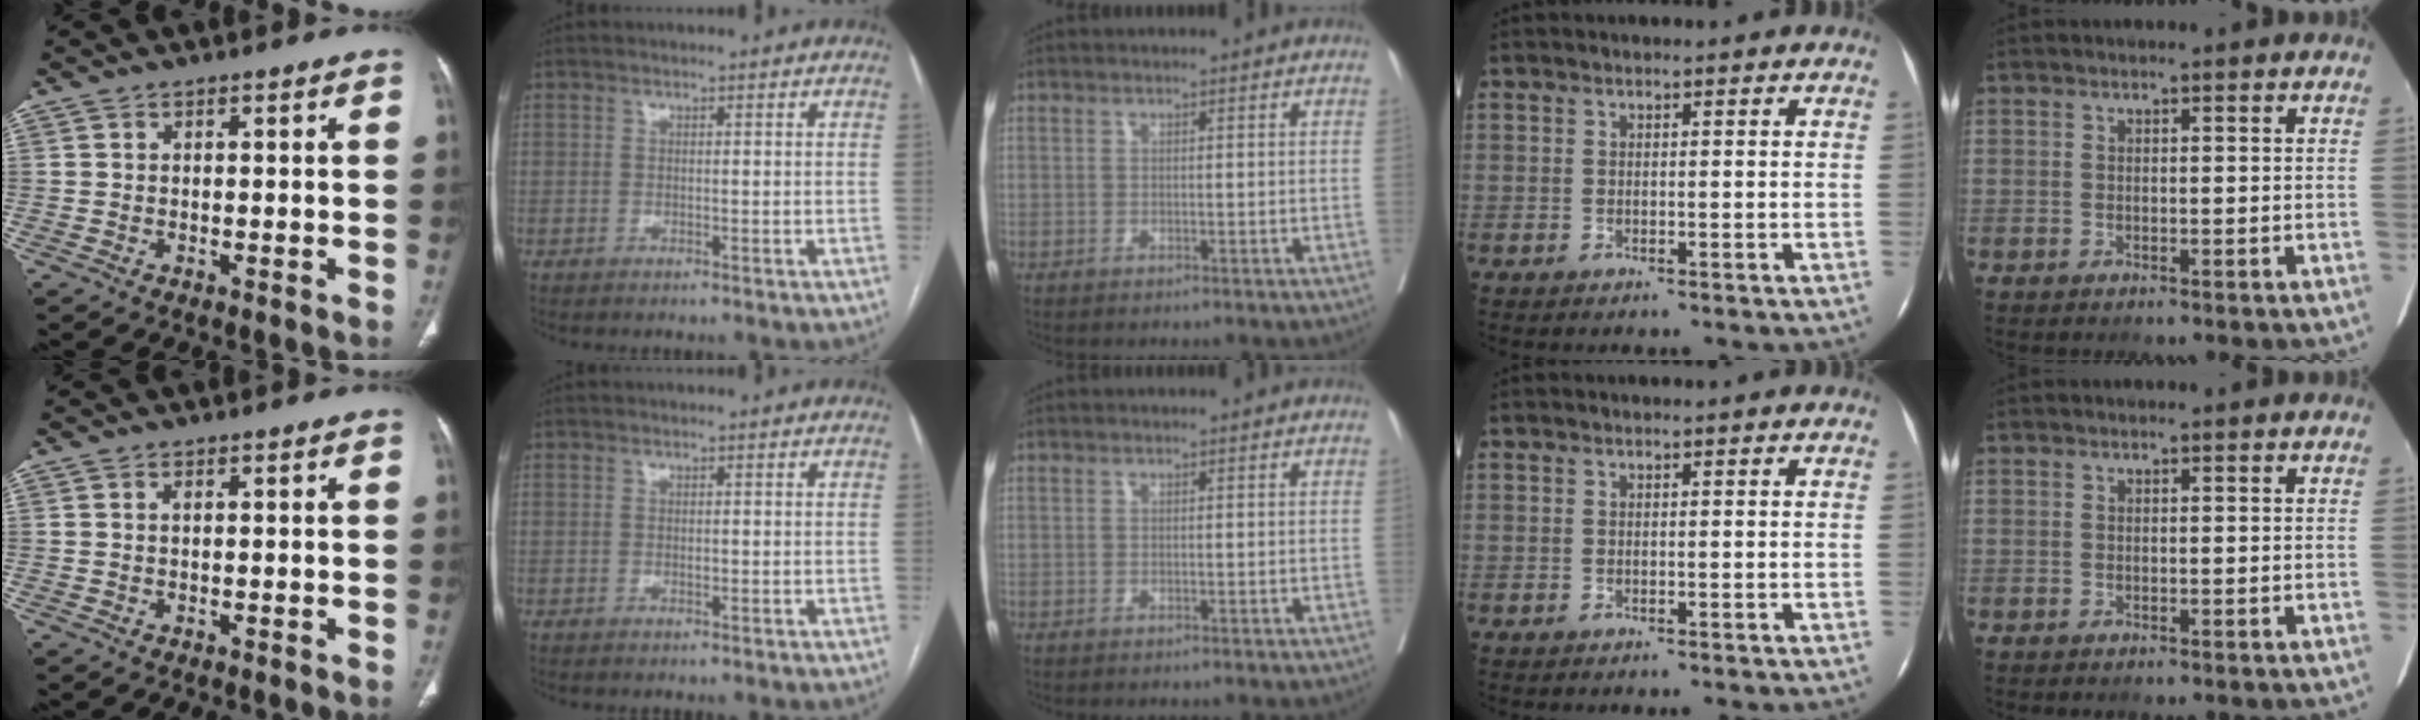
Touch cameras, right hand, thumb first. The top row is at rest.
{"thumb": {"total": 0.7, "force": [0.1, 0.4, 0.5], "torque": [-0.012, 0.002, 0.002]}, "index": {"total": 0.7, "force": [-0.1, 0.4, 0.6], "torque": [-0.012, 0.000, 0.000]}}